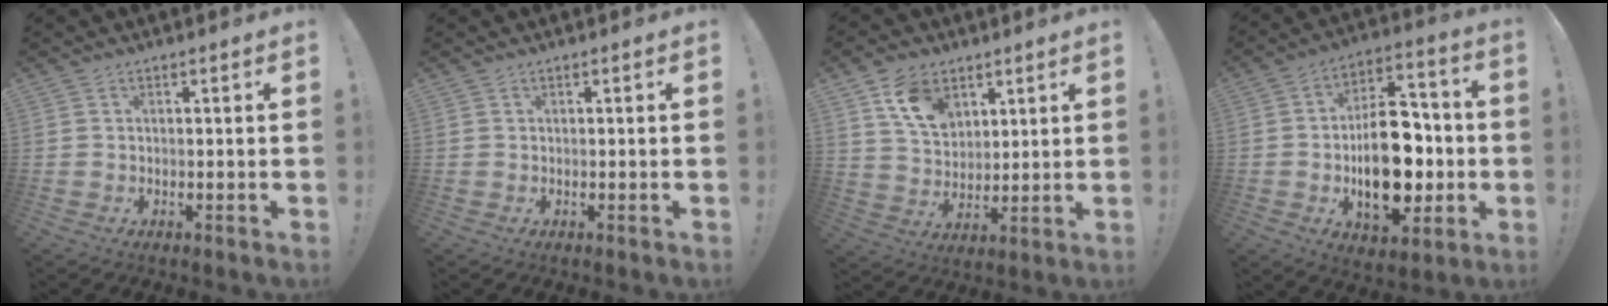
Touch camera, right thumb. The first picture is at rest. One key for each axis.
{"total": 0.0}
{"total": 11.4, "fx": 6.4, "fy": 7.6, "fz": 5.7, "tx": -0.095, "ty": -0.021, "tz": 0.123}
{"total": 22.3, "fx": -3.4, "fy": 13.5, "fz": 17.4, "tx": -0.276, "ty": 0.017, "tz": -0.045}